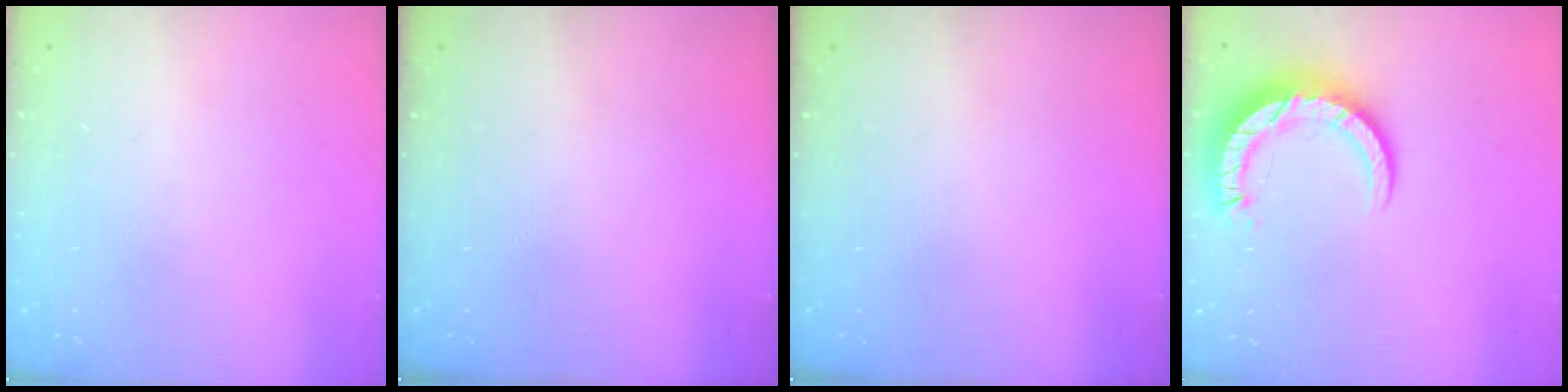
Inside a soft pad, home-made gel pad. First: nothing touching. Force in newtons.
{"total": 0.0}
{"total": 0.0}
{"total": 10.7, "press": 10.6, "slide": 1.1}